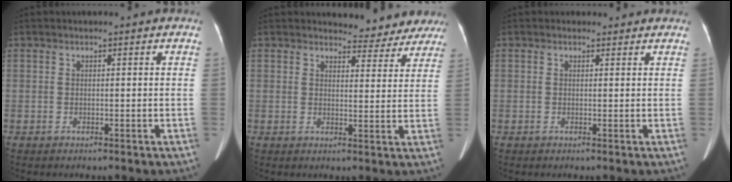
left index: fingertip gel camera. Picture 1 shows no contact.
{"total": 8.5, "force": [8.1, 2.5, 0.2], "torque": [0.021, -0.014, 0.074]}
{"total": 1.4, "force": [1.0, 1.0, -0.1], "torque": [0.004, 0.009, 0.009]}